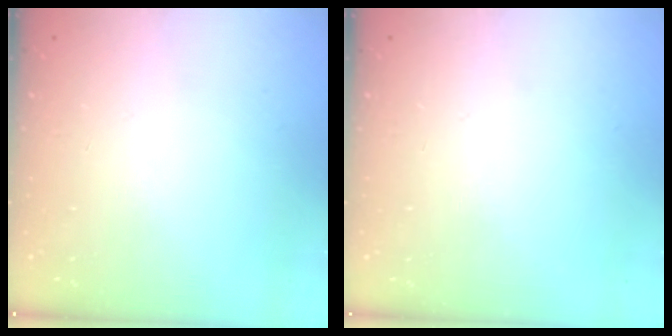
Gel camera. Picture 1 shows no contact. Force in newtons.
{"total": 0.0}